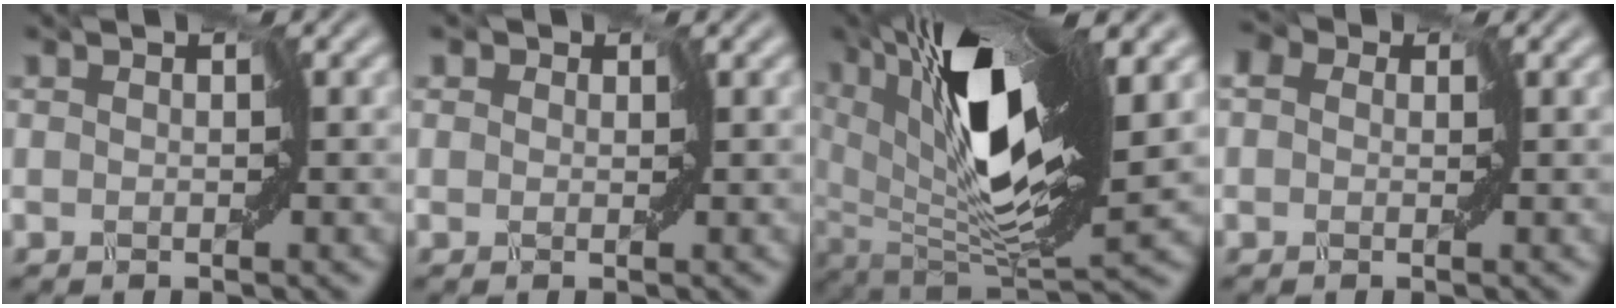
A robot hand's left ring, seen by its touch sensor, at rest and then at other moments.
{"total": 1.8, "force": [0.8, 1.4, 0.7], "torque": [0.000, 0.012, -0.005]}
{"total": 12.0, "force": [4.7, 3.0, 10.6], "torque": [-0.178, 0.000, 0.085]}
{"total": 3.0, "force": [0.7, 2.3, 1.7], "torque": [-0.026, 0.016, -0.012]}